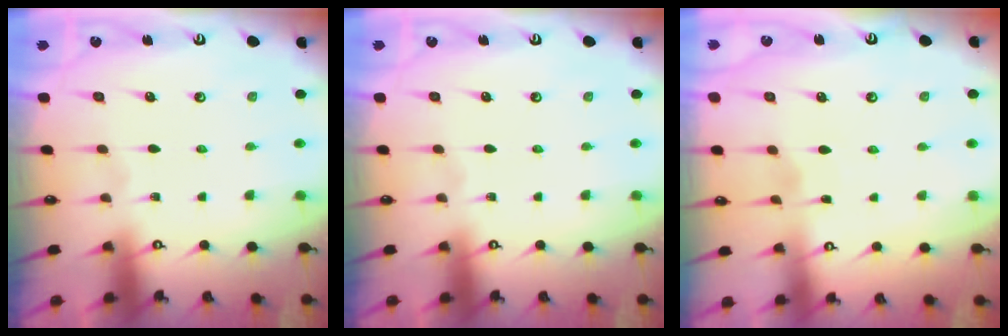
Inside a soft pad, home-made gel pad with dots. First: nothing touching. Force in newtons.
{"total": 0.0}
{"total": 2.4, "press": 2.4, "slide": 0.4}